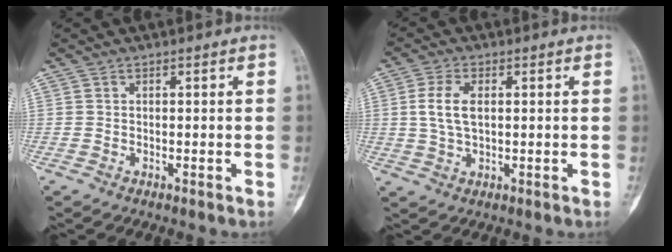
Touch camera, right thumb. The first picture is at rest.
{"total": 5.6, "force": [1.0, 2.9, 4.7], "torque": [-0.105, 0.003, 0.017]}